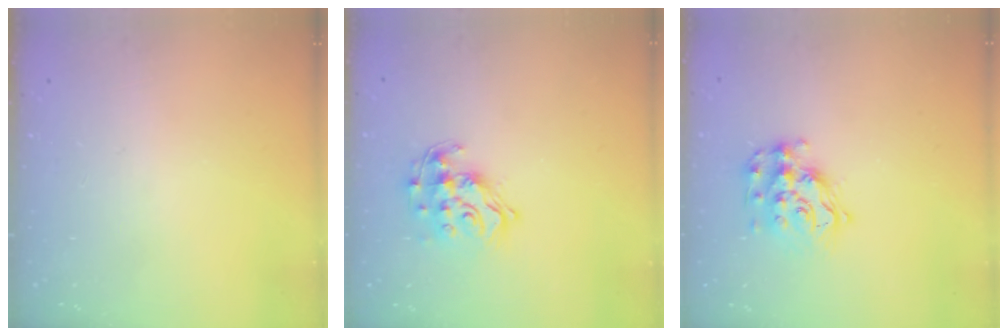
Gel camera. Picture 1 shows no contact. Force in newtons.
{"total": 14.5, "press": 14.4, "slide": 1.2}
{"total": 13.7, "press": 13.7, "slide": 0.9}